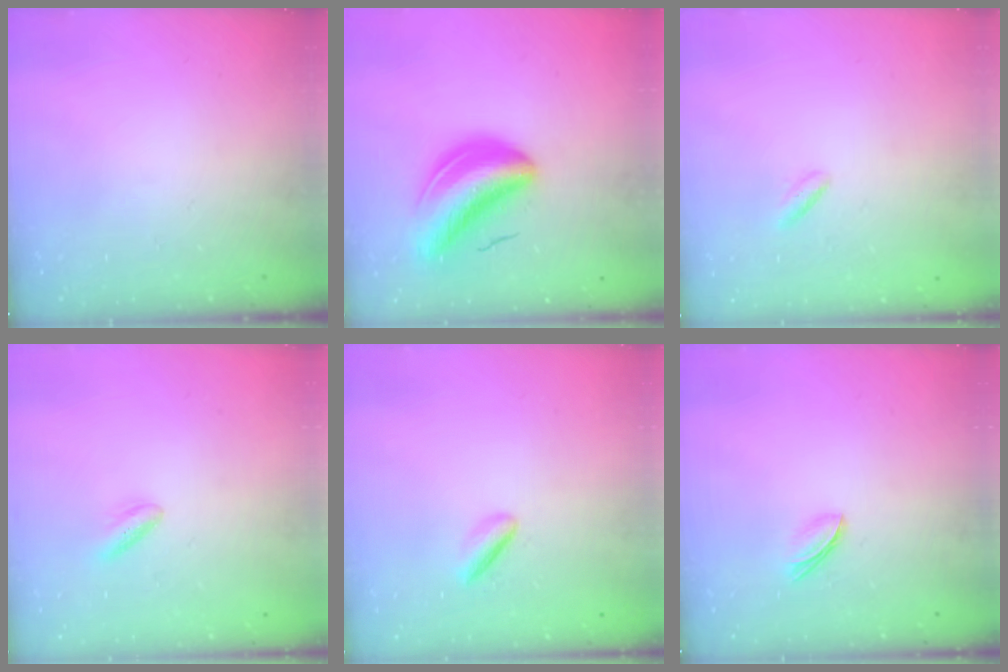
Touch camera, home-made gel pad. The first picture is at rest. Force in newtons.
{"total": 10.4, "press": 10.0, "slide": 2.8}
{"total": 1.3, "press": 1.1, "slide": 0.7}
{"total": 2.5, "press": 2.2, "slide": 1.2}
{"total": 1.9, "press": 1.9, "slide": 0.4}
{"total": 3.7, "press": 3.6, "slide": 0.7}